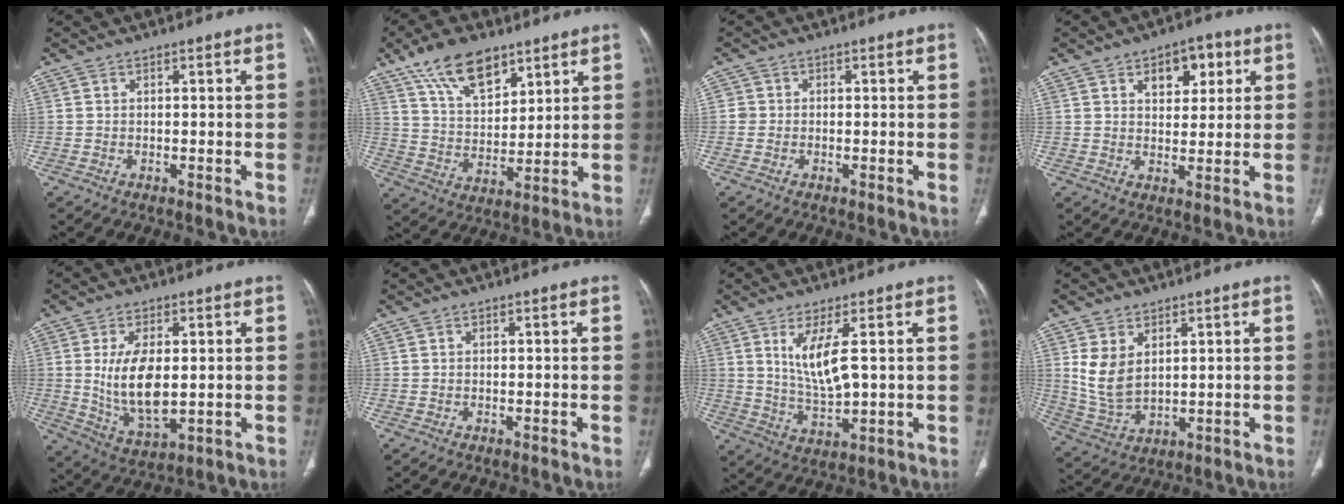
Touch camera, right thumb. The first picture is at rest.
{"total": 13.8, "force": [8.9, 6.8, 8.0], "torque": [-0.114, -0.040, 0.165]}
{"total": 1.3, "force": [0.0, 1.2, 0.1], "torque": [0.007, 0.005, -0.002]}
{"total": 7.9, "force": [3.5, 4.8, 5.2], "torque": [-0.036, -0.011, 0.047]}
{"total": 11.2, "force": [0.9, 5.6, 9.7], "torque": [-0.175, -0.020, 0.033]}
{"total": 0.0}
{"total": 8.1, "force": [2.4, 2.3, 7.3], "torque": [-0.146, -0.028, 0.058]}
{"total": 8.8, "force": [2.8, 5.6, 6.2], "torque": [-0.115, -0.015, 0.075]}